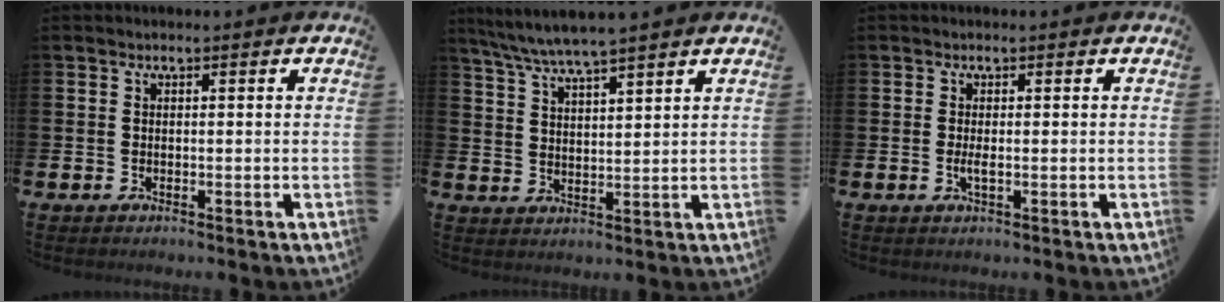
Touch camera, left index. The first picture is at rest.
{"total": 5.6, "force": [5.3, -0.2, 1.8], "torque": [-0.057, -0.024, 0.095]}
{"total": 1.3, "force": [-0.2, 0.3, 1.2], "torque": [-0.021, -0.001, -0.005]}